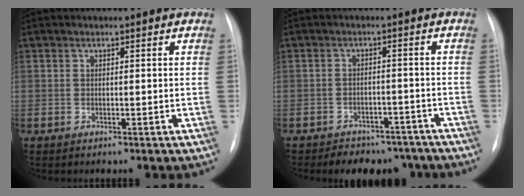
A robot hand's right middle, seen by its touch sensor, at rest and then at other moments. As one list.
[{"total": 8.9, "force": [-7.5, 4.4, 2.0], "torque": [-0.013, 0.011, -0.091]}]